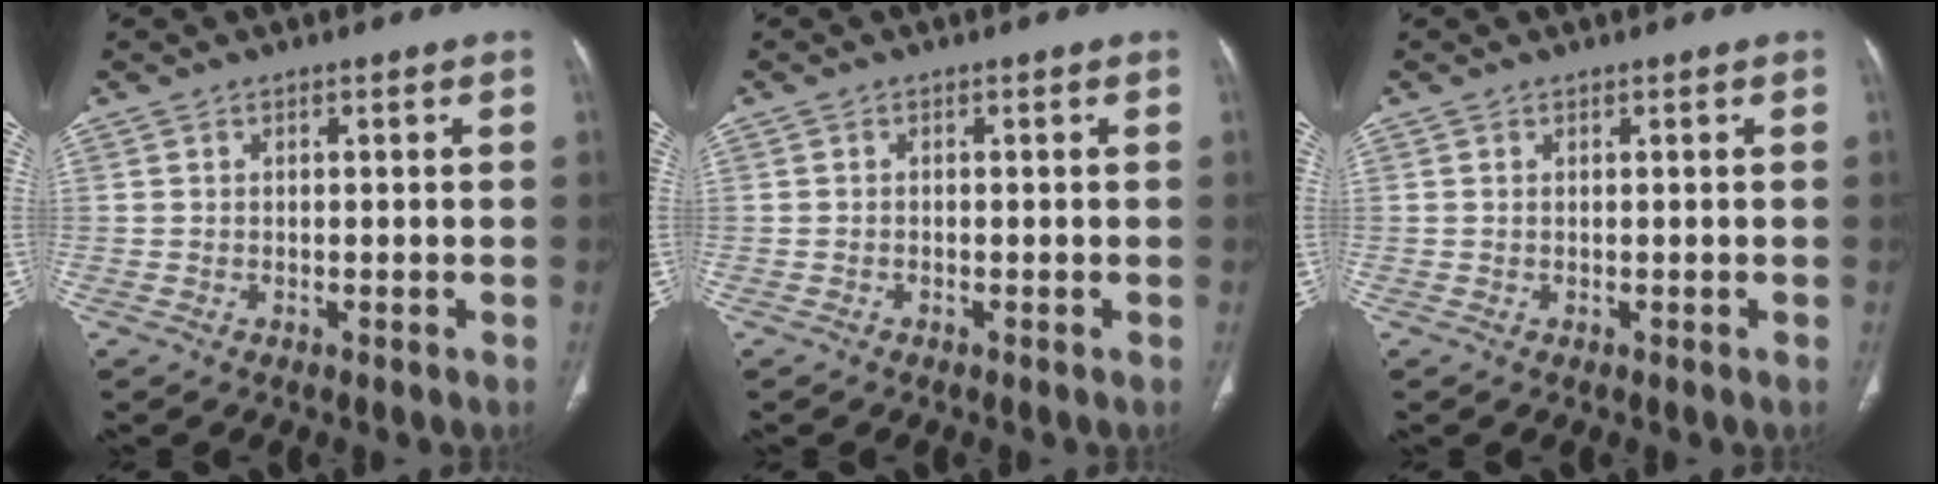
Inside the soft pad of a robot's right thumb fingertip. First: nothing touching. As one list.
[{"total": 0.0}, {"total": 0.0}]